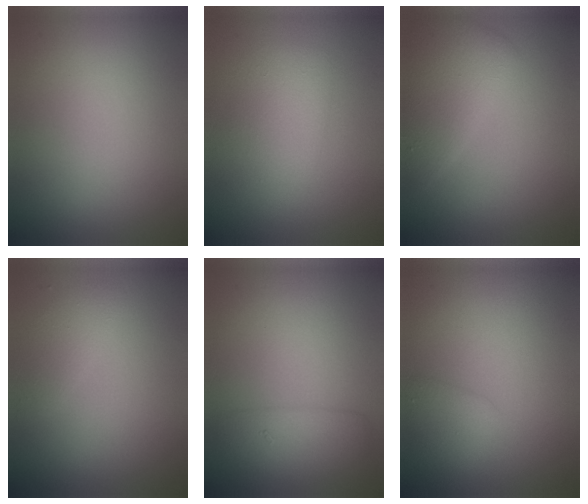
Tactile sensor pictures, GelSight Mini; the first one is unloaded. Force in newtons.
{"total": 2.5, "press": 2.5, "slide": 0.1}
{"total": 4.7, "press": 4.7, "slide": 0.2}
{"total": 1.3, "press": 1.3, "slide": 0.0}
{"total": 2.7, "press": 2.7, "slide": 0.1}
{"total": 1.8, "press": 1.8, "slide": 0.2}